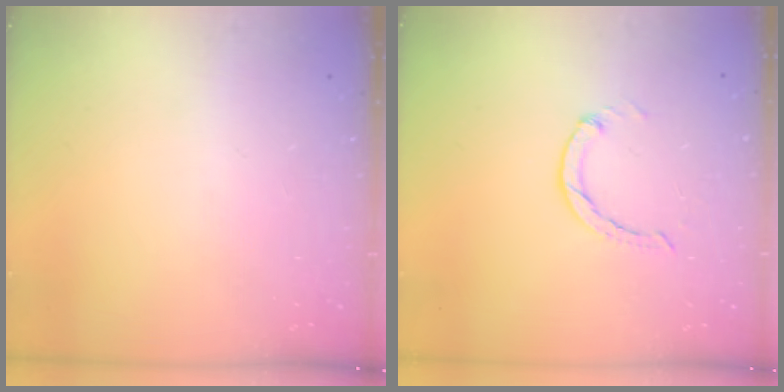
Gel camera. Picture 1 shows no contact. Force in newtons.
{"total": 0.0}